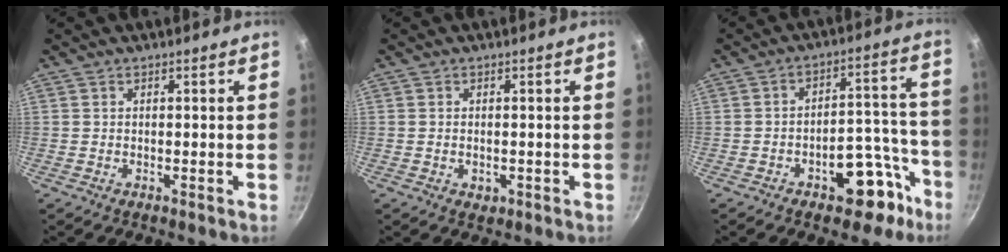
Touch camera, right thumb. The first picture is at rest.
{"total": 1.7, "force": [-0.4, 1.2, 1.0], "torque": [-0.010, 0.002, 0.000]}
{"total": 12.4, "force": [-6.8, 6.2, 8.3], "torque": [-0.070, 0.069, -0.090]}